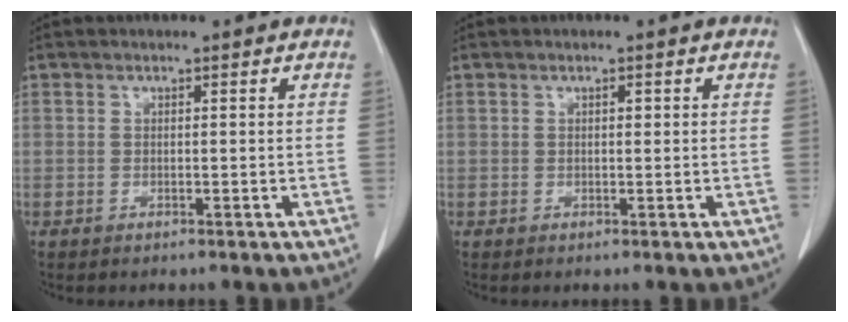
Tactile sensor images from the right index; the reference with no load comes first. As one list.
[{"total": 0.6, "force": [0.2, 0.3, 0.5], "torque": [-0.009, 0.000, 0.004]}]